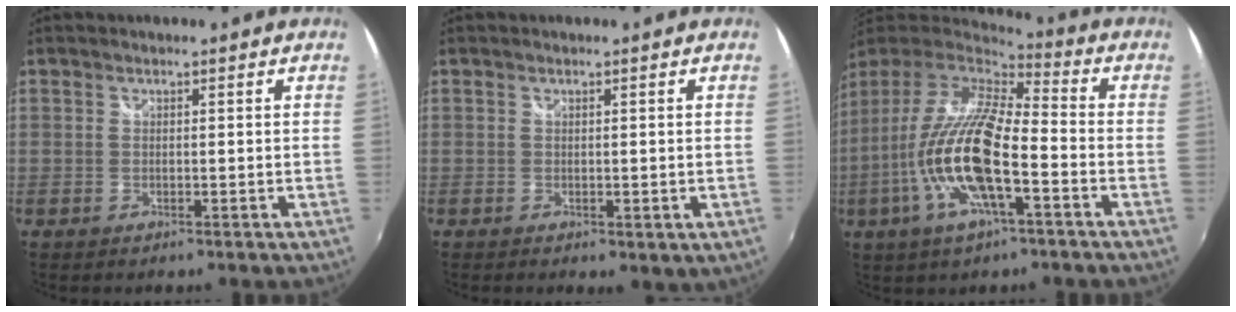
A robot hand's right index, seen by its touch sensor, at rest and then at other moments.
{"total": 2.4, "force": [-0.3, 0.9, 2.2], "torque": [-0.030, -0.011, -0.003]}
{"total": 19.5, "force": [-6.3, 5.5, 17.7], "torque": [-0.336, -0.024, -0.126]}